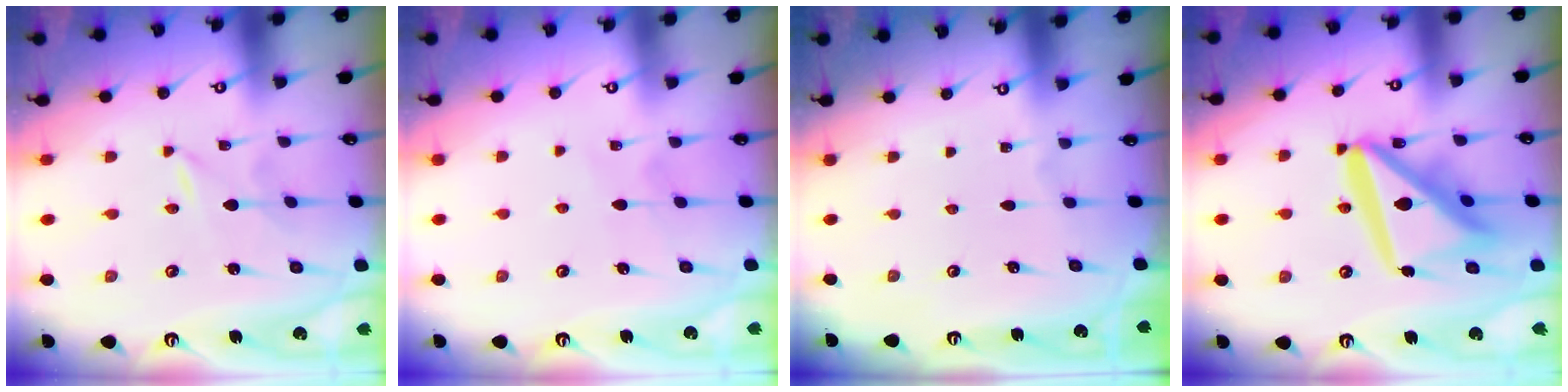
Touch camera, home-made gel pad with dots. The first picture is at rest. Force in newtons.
{"total": 4.3, "press": 4.3, "slide": 0.5}
{"total": 0.0}
{"total": 18.8, "press": 18.6, "slide": 2.2}